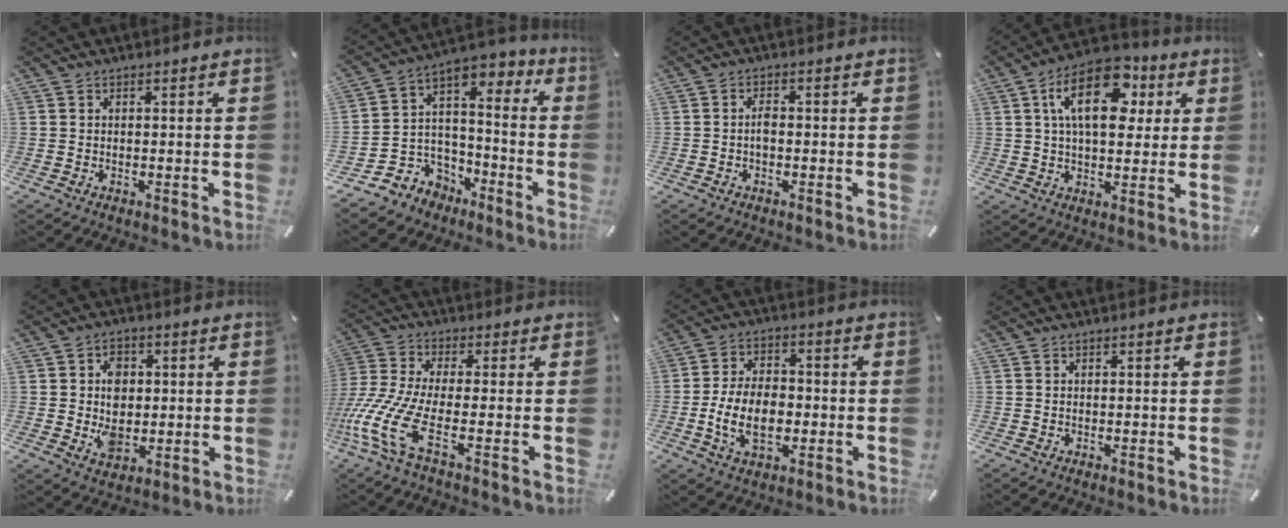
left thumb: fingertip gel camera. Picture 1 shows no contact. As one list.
[{"total": 9.6, "force": [-2.8, 8.9, 2.0], "torque": [-0.062, -0.006, -0.046]}, {"total": 2.0, "force": [-0.5, 0.8, 1.8], "torque": [-0.036, 0.003, -0.009]}, {"total": 16.3, "force": [5.4, 9.4, 12.1], "torque": [-0.192, -0.007, 0.091]}, {"total": 8.0, "force": [0.4, 6.4, 4.7], "torque": [-0.062, 0.005, 0.010]}, {"total": 14.3, "force": [-4.5, 4.4, 12.8], "torque": [-0.290, -0.017, -0.082]}, {"total": 11.5, "force": [-2.6, 7.2, 8.5], "torque": [-0.178, 0.001, -0.047]}, {"total": 0.0}]